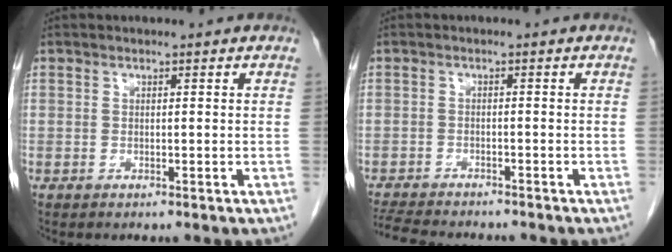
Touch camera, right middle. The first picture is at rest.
{"total": 9.3, "force": [-8.4, 1.4, 3.5], "torque": [-0.059, -0.011, -0.130]}